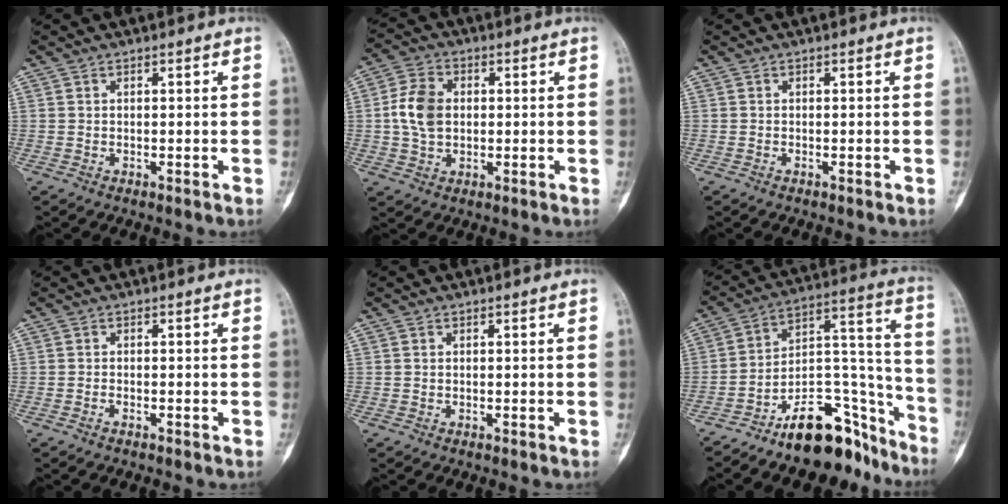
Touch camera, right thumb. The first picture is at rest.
{"total": 8.1, "force": [0.4, 5.8, 5.7], "torque": [-0.104, 0.011, 0.006]}
{"total": 0.0}
{"total": 0.5, "force": [-0.5, 0.2, 0.1], "torque": [-0.005, 0.004, -0.009]}
{"total": 0.0}
{"total": 18.2, "force": [-13.6, 7.8, 9.2], "torque": [-0.091, 0.140, -0.222]}